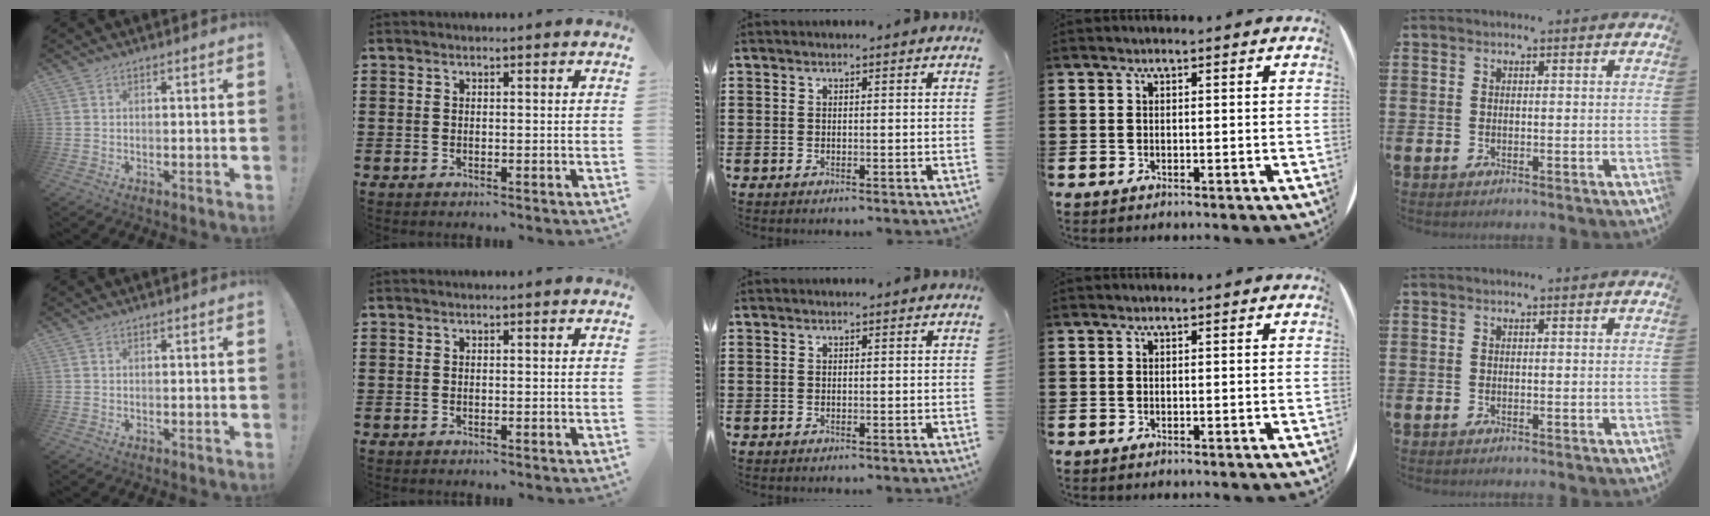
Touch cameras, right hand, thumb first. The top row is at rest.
{}